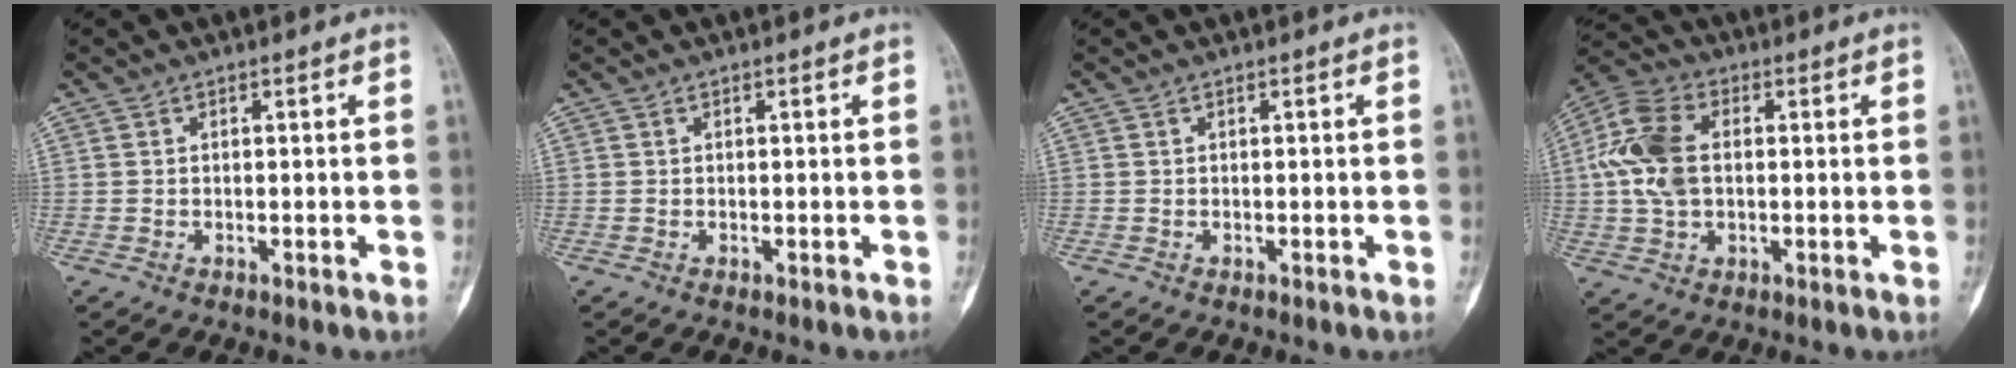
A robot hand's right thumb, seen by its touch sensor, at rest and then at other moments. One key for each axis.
{"total": 0.0}
{"total": 0.0}
{"total": 12.0, "fx": 1.1, "fy": 7.7, "fz": 9.1, "tx": -0.195, "ty": 0.021, "tz": 0.018}